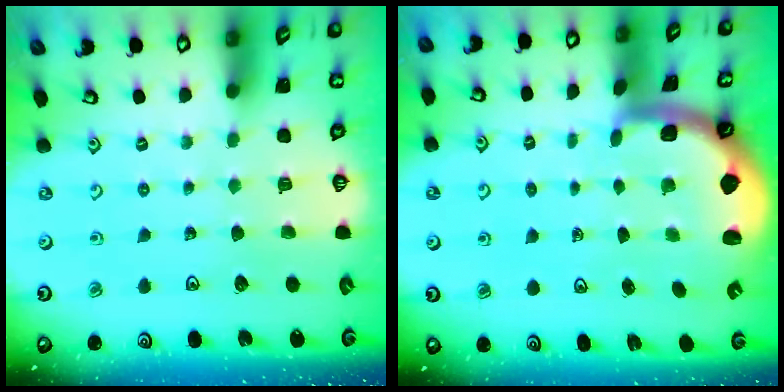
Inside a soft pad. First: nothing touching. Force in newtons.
{"total": 1.7, "press": 1.6, "slide": 0.3}